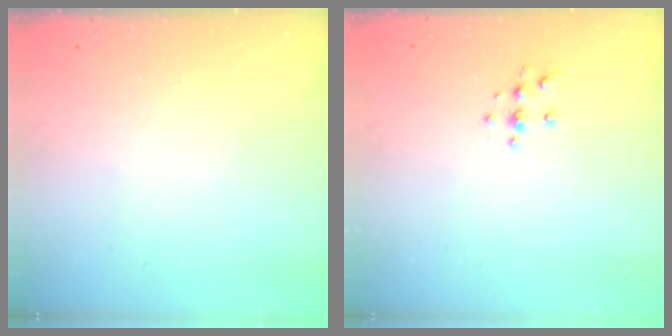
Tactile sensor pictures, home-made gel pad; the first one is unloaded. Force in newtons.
{"total": 4.7, "press": 4.6, "slide": 0.5}